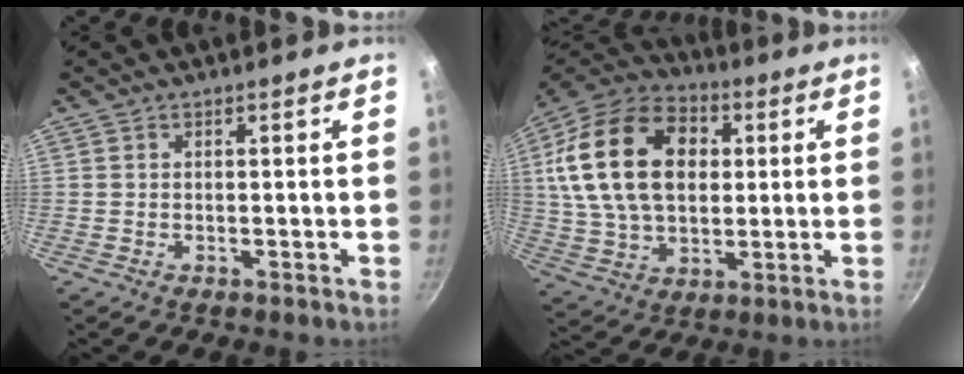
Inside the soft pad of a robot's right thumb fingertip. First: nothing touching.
{"total": 23.6, "force": [4.6, 15.9, 16.8], "torque": [-0.289, 0.014, 0.077]}